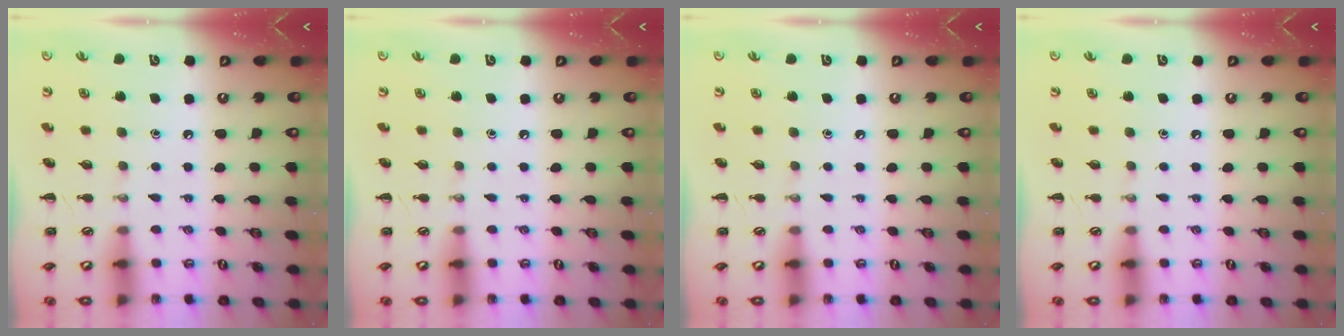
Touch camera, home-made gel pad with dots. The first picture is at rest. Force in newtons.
{"total": 0.0}
{"total": 0.0}
{"total": 0.0}